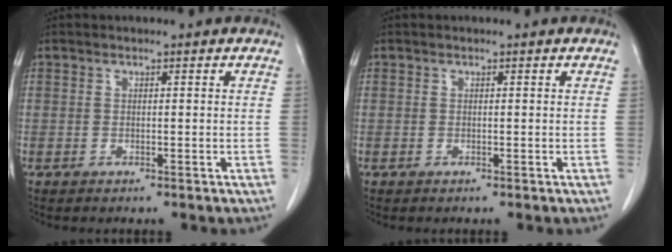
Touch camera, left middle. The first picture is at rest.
{"total": 0.0}